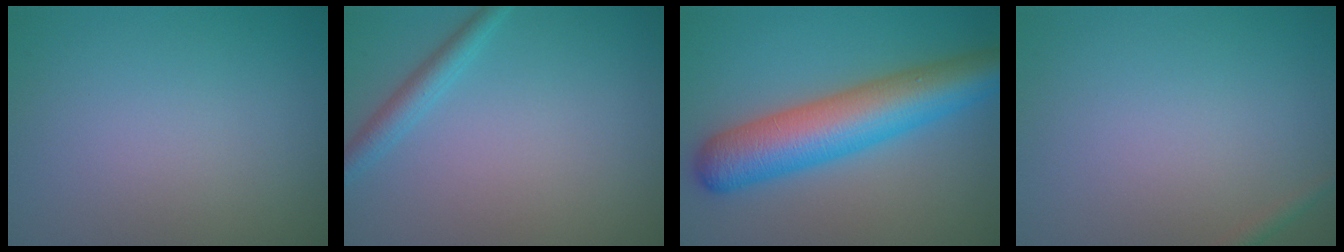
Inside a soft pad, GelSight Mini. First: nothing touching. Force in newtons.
{"total": 2.0, "press": 2.0, "slide": 0.1}
{"total": 8.6, "press": 8.6, "slide": 0.2}
{"total": 0.8, "press": 0.8, "slide": 0.1}